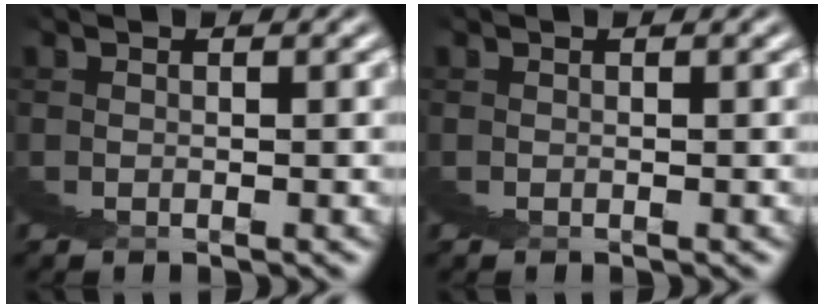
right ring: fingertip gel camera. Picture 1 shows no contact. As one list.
[{"total": 0.0}]